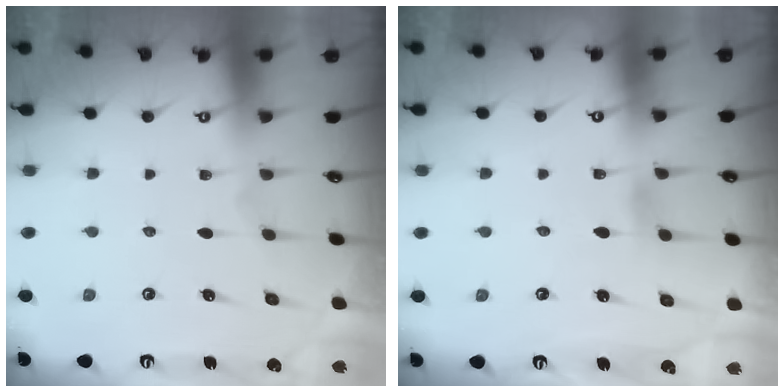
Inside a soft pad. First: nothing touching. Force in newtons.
{"total": 4.8, "press": 4.7, "slide": 0.4}